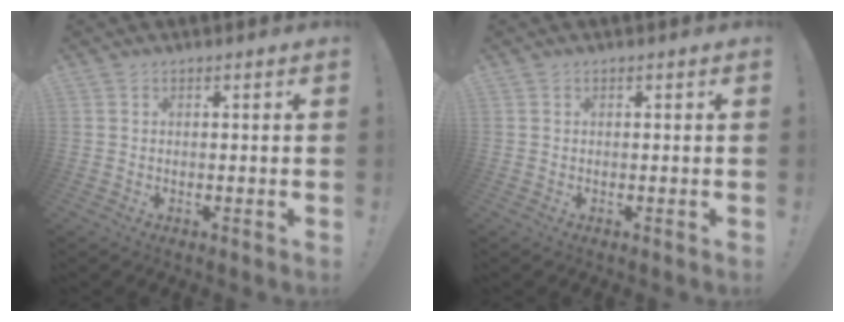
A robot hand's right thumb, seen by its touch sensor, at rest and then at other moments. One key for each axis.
{"total": 0.0}